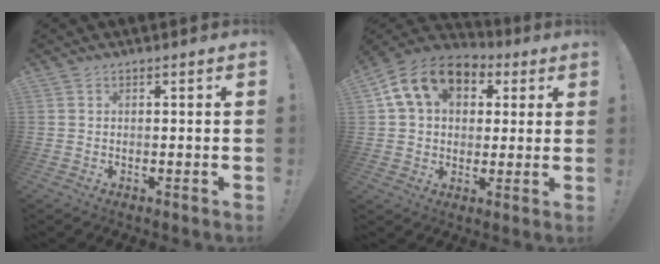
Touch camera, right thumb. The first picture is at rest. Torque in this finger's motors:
{"motor_torque": [0.58, 0.59, 1.18, 0.09, 0.46]}